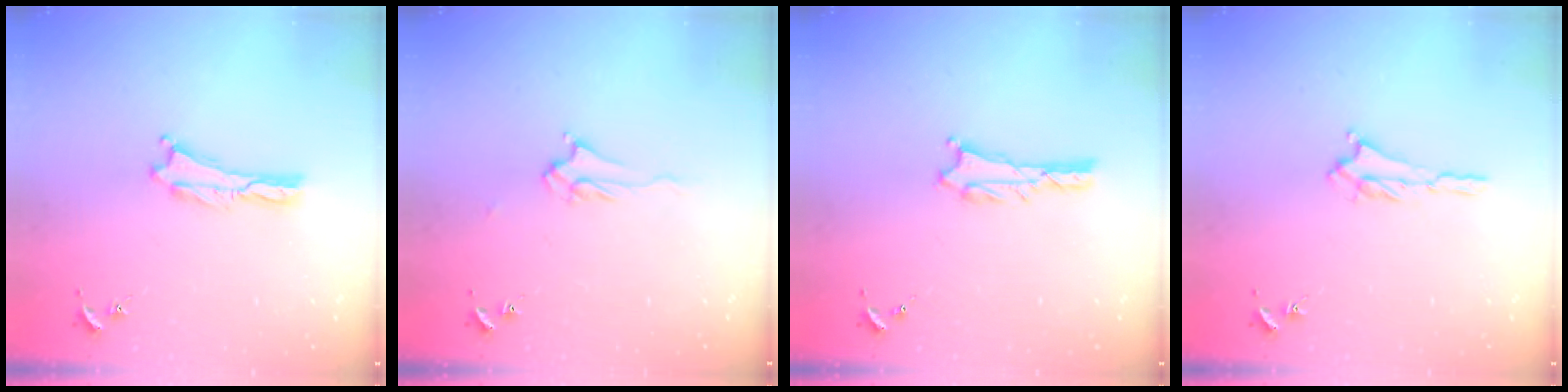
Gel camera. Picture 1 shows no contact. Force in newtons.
{"total": 2.5, "press": 2.4, "slide": 0.4}
{"total": 1.0, "press": 1.0, "slide": 0.1}
{"total": 1.2, "press": 1.1, "slide": 0.5}